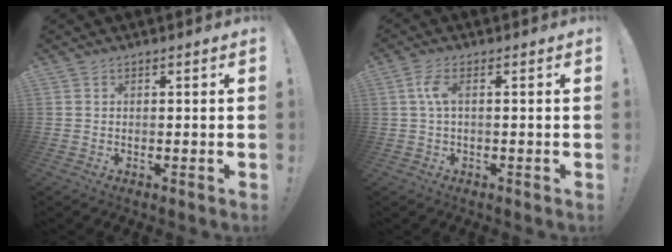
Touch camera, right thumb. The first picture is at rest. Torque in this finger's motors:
{"motor_torque": [0.12, 0.35, 0.53, -0.07, 0.17]}